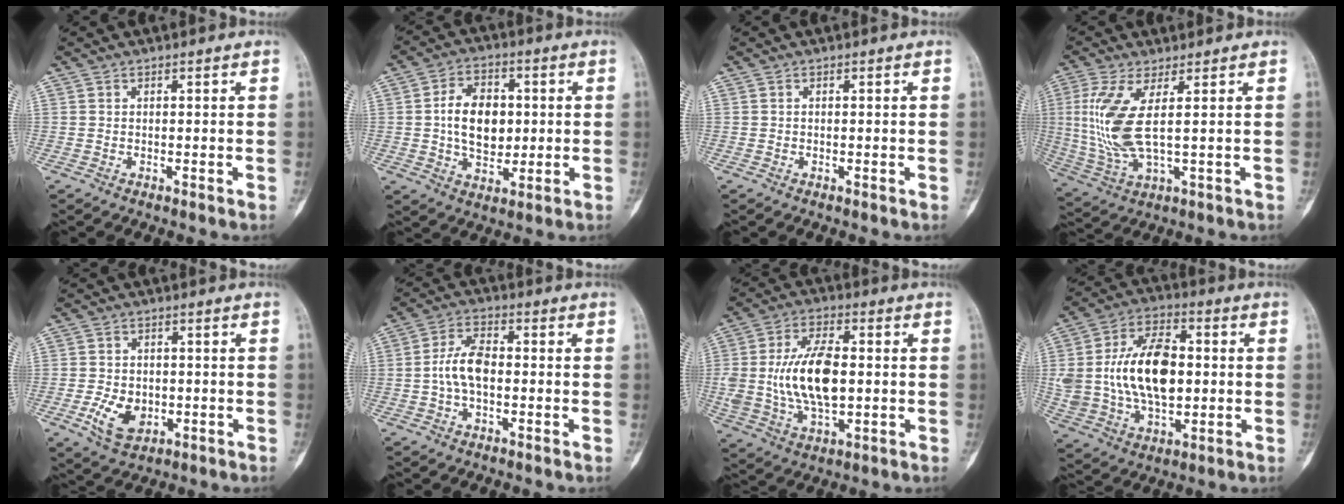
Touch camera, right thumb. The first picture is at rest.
{"total": 10.9, "force": [0.5, 7.3, 8.1], "torque": [-0.113, 0.004, 0.008]}
{"total": 0.0}
{"total": 11.3, "force": [1.9, 3.3, 10.6], "torque": [-0.269, -0.013, 0.046]}
{"total": 7.0, "force": [-1.9, 4.9, 4.7], "torque": [-0.071, -0.001, -0.025]}
{"total": 7.2, "force": [-0.7, 3.9, 6.0], "torque": [-0.119, 0.022, -0.021]}
{"total": 15.0, "force": [0.2, 7.8, 12.8], "torque": [-0.239, 0.005, 0.007]}
{"total": 19.6, "force": [0.9, 11.8, 15.7], "torque": [-0.281, 0.012, 0.022]}